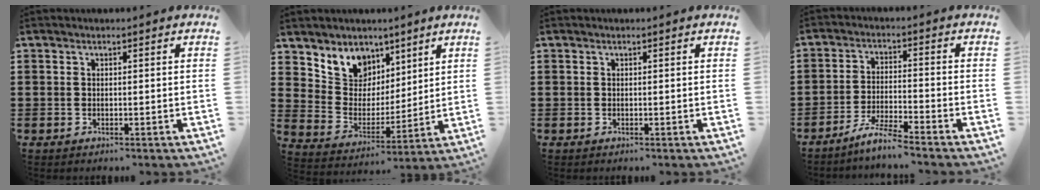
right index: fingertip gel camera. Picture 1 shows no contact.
{"total": 7.7, "force": [5.3, 5.6, 0.5], "torque": [-0.055, -0.038, 0.100]}
{"total": 0.0}
{"total": 5.0, "force": [-4.5, -0.4, 2.1], "torque": [-0.050, -0.007, -0.088]}